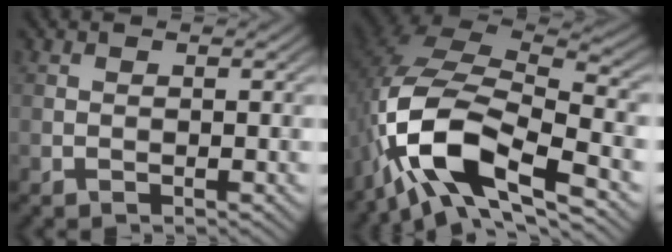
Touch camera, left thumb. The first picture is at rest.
{"total": 14.5, "force": [-7.3, 5.9, 11.0], "torque": [-0.229, -0.007, -0.150]}